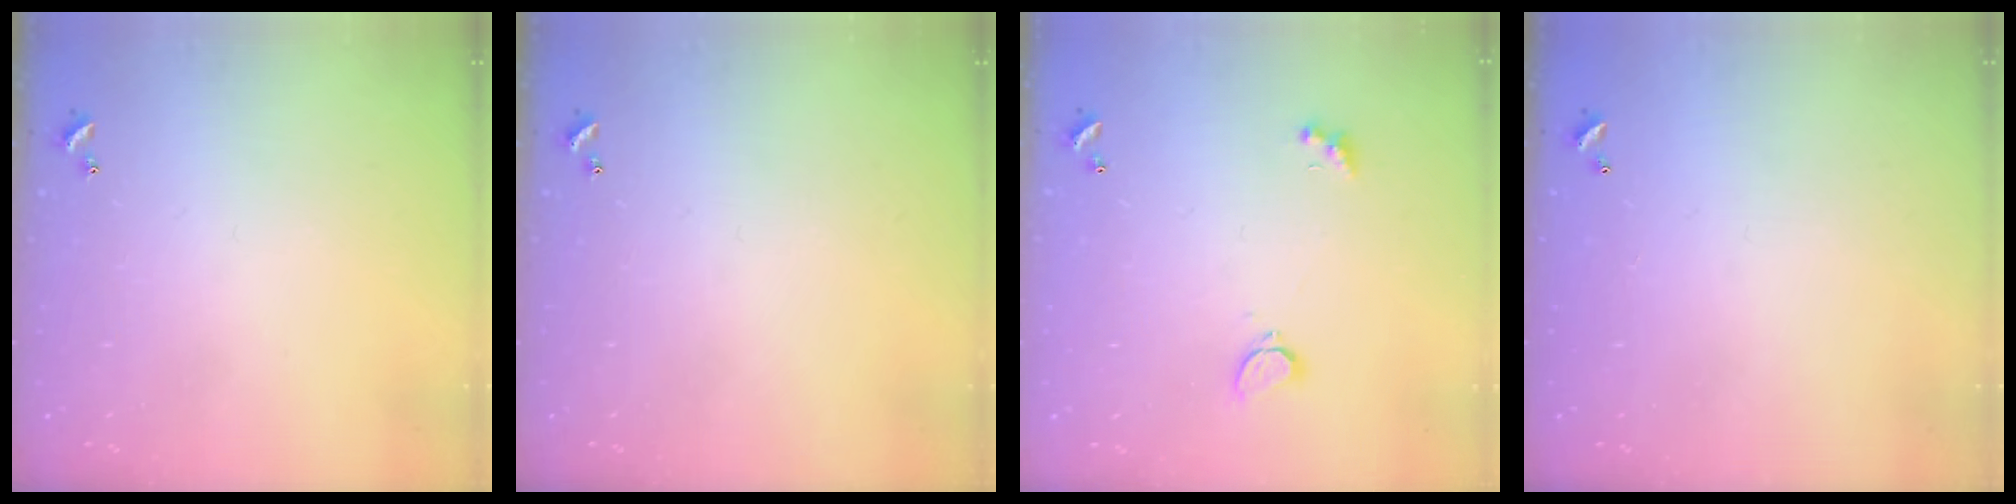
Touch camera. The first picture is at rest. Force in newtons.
{"total": 0.0}
{"total": 2.1, "press": 2.0, "slide": 0.6}
{"total": 2.8, "press": 2.8, "slide": 0.1}